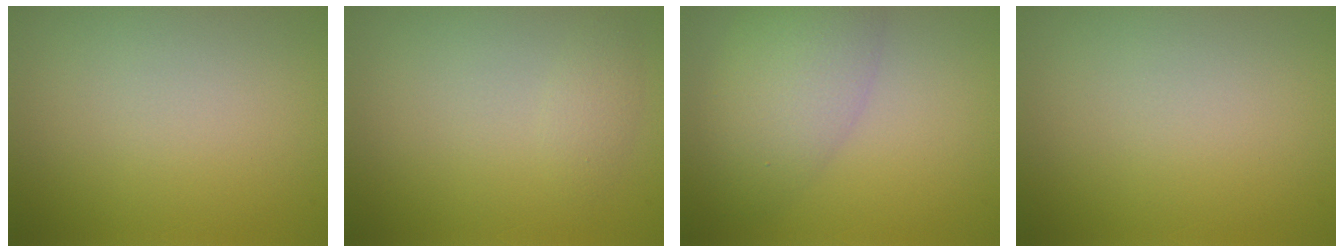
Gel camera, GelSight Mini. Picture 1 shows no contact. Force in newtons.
{"total": 1.1, "press": 1.1, "slide": 0.1}
{"total": 5.0, "press": 5.0, "slide": 0.3}
{"total": 0.0}